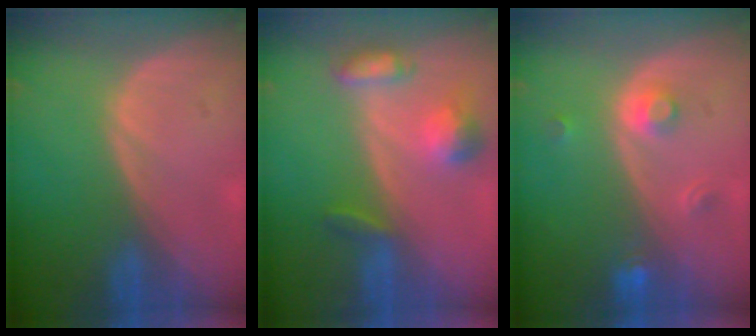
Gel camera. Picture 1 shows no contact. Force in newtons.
{"total": 5.9, "press": 5.7, "slide": 1.7}
{"total": 3.0, "press": 2.8, "slide": 1.2}